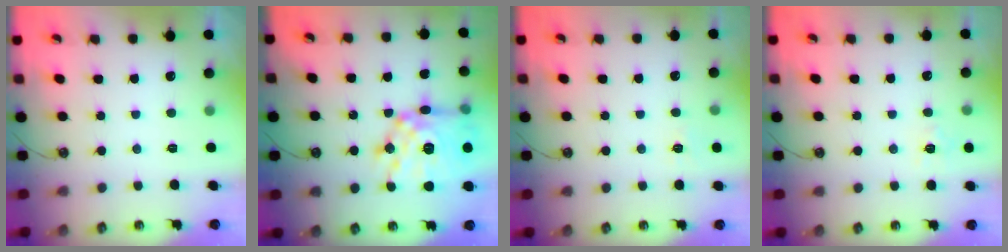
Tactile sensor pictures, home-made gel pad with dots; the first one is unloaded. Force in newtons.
{"total": 21.0, "press": 20.9, "slide": 2.1}
{"total": 5.8, "press": 5.8, "slide": 0.6}
{"total": 7.2, "press": 7.2, "slide": 0.7}